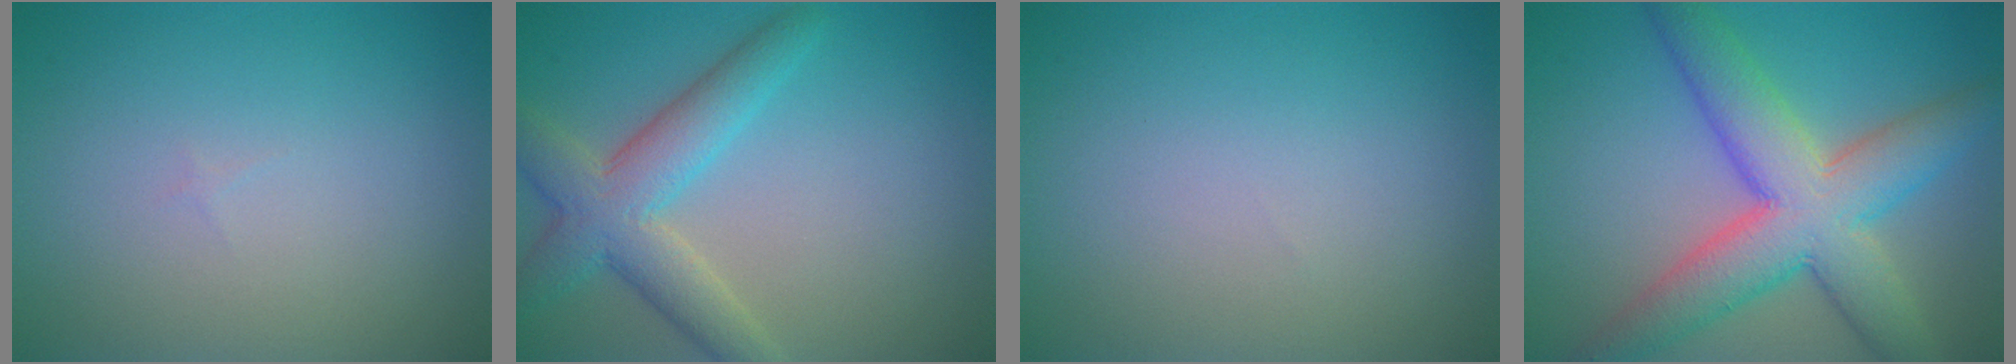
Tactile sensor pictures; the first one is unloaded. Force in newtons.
{"total": 5.5, "press": 5.4, "slide": 0.3}
{"total": 0.0}
{"total": 9.0, "press": 9.0, "slide": 0.3}